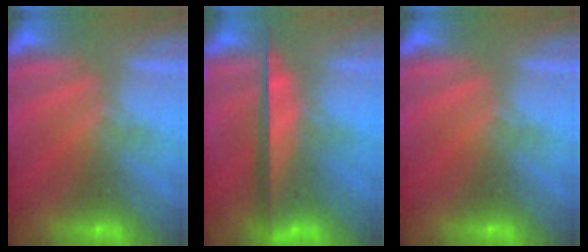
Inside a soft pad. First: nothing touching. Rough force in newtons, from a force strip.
{"total": 9.0}
{"total": 0.0}